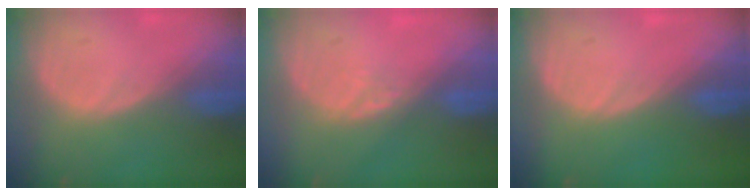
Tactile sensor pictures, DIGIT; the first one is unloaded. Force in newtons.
{"total": 2.0, "press": 1.5, "slide": 1.3}
{"total": 0.0}